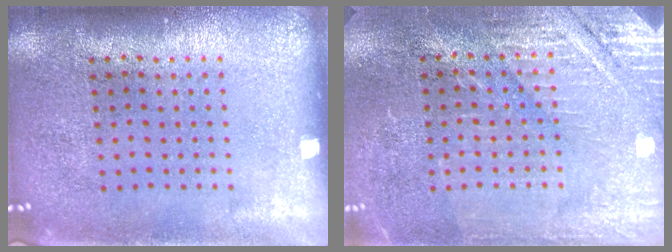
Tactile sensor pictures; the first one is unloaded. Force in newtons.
{"total": 2.9, "press": 2.9, "slide": 0.3}